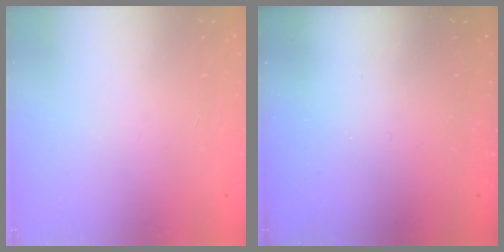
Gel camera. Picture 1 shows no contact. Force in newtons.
{"total": 0.0}